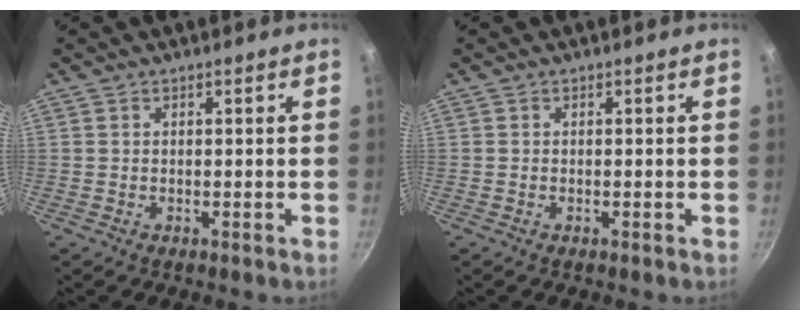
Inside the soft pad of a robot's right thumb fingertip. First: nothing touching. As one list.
[{"total": 0.0}]